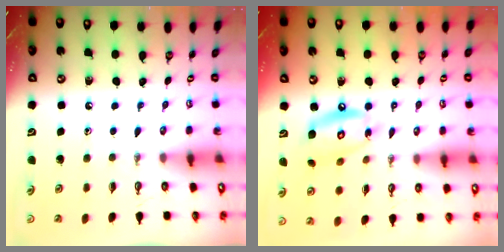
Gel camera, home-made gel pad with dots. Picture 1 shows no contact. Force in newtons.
{"total": 12.3, "press": 12.3, "slide": 1.1}